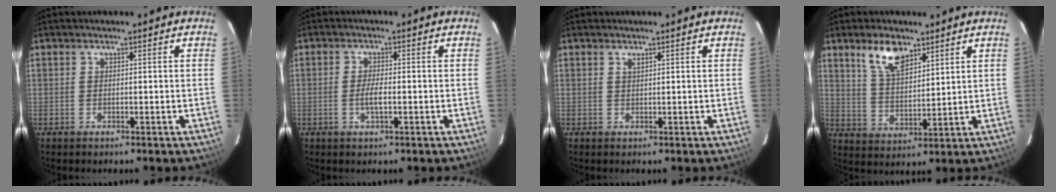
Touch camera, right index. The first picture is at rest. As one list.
[{"total": 2.8, "force": [-0.8, 0.6, 2.6], "torque": [-0.050, -0.004, -0.014]}, {"total": 0.5, "force": [0.5, 0.0, 0.3], "torque": [-0.004, 0.000, 0.008]}, {"total": 8.2, "force": [5.3, 3.8, 5.1], "torque": [-0.091, 0.009, 0.105]}]